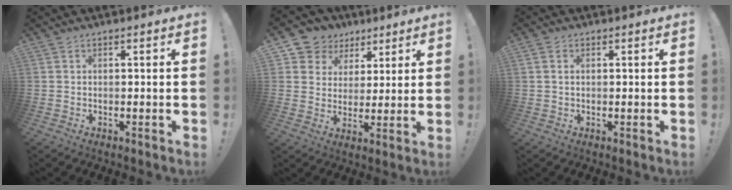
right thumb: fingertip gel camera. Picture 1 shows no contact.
{"total": 8.4, "force": [4.1, 7.2, 1.5], "torque": [-0.030, -0.027, 0.086]}
{"total": 1.5, "force": [0.6, 1.0, 0.9], "torque": [-0.016, 0.002, 0.010]}